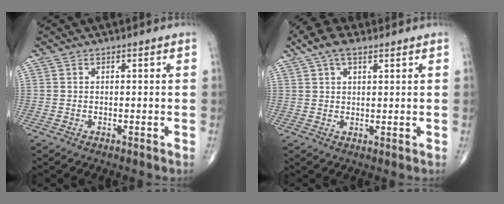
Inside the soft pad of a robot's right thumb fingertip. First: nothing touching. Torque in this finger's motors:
{"motor_torque": [-1.94, 2.02, 0.10, 0.21, 0.08]}